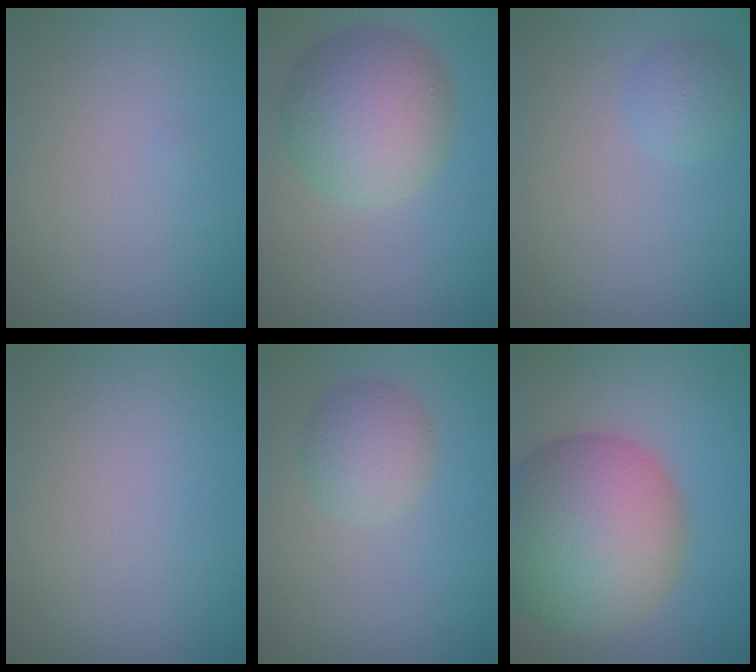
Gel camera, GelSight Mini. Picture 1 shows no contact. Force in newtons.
{"total": 8.5, "press": 8.5, "slide": 0.4}
{"total": 1.8, "press": 1.8, "slide": 0.1}
{"total": 0.0}
{"total": 3.4, "press": 3.4, "slide": 0.0}
{"total": 13.9, "press": 13.9, "slide": 0.9}